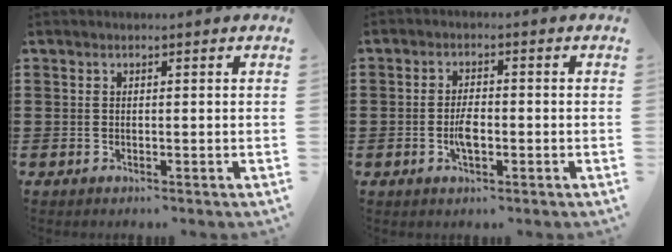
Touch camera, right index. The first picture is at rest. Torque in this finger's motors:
{"motor_torque": [1.09, 1.05, 0.13, 0.11]}